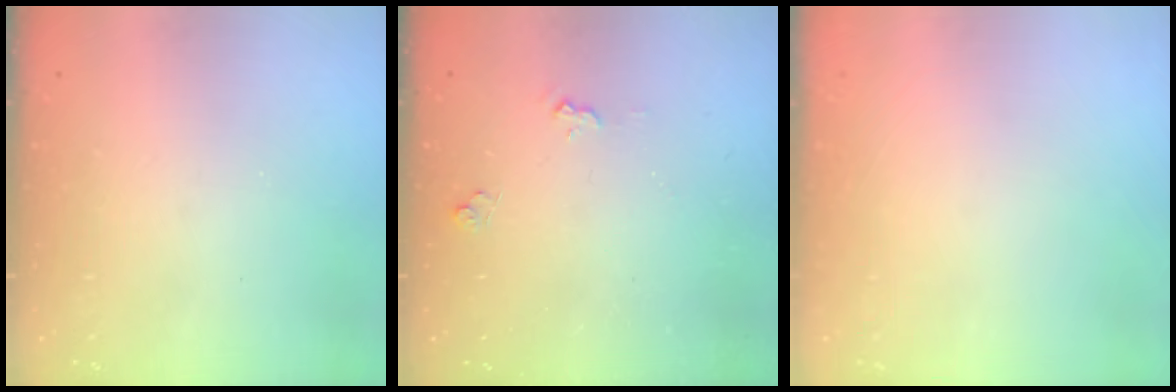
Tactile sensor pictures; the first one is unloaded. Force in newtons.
{"total": 4.7, "press": 4.7, "slide": 0.5}
{"total": 0.0}